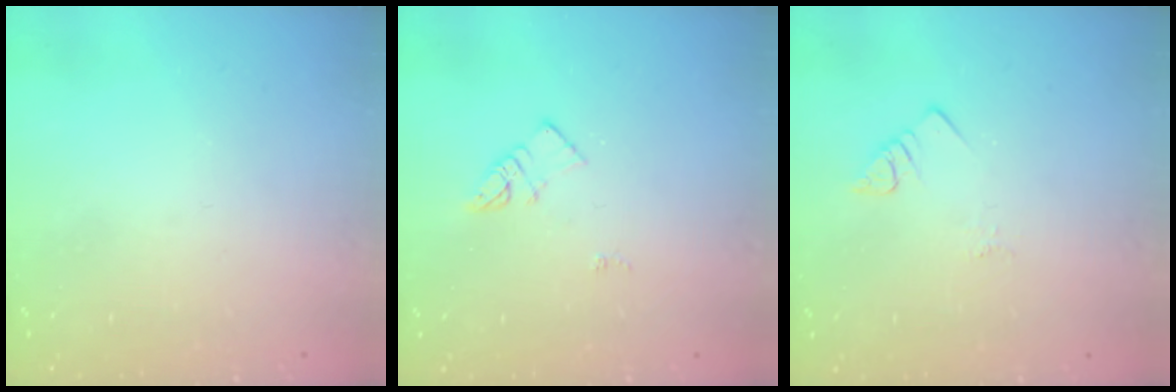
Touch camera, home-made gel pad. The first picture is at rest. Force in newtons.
{"total": 3.9, "press": 3.9, "slide": 0.3}
{"total": 2.8, "press": 2.8, "slide": 0.4}